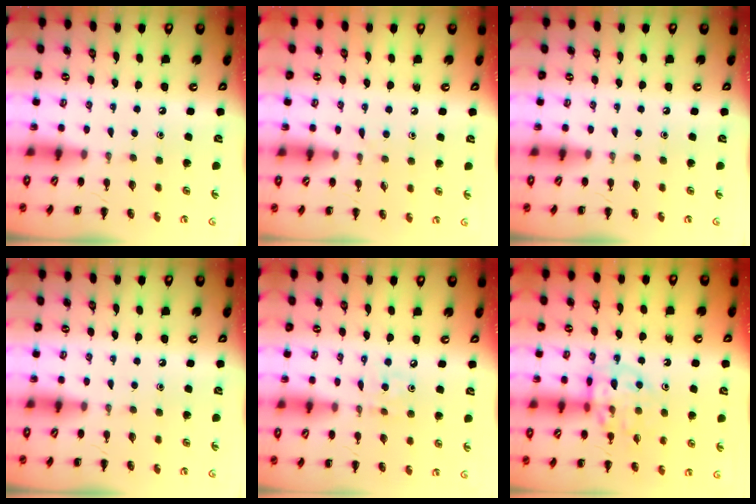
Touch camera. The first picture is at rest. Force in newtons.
{"total": 3.9, "press": 3.5, "slide": 1.7}
{"total": 0.0}
{"total": 0.0}
{"total": 4.2, "press": 4.2, "slide": 0.7}
{"total": 12.7, "press": 12.6, "slide": 2.1}